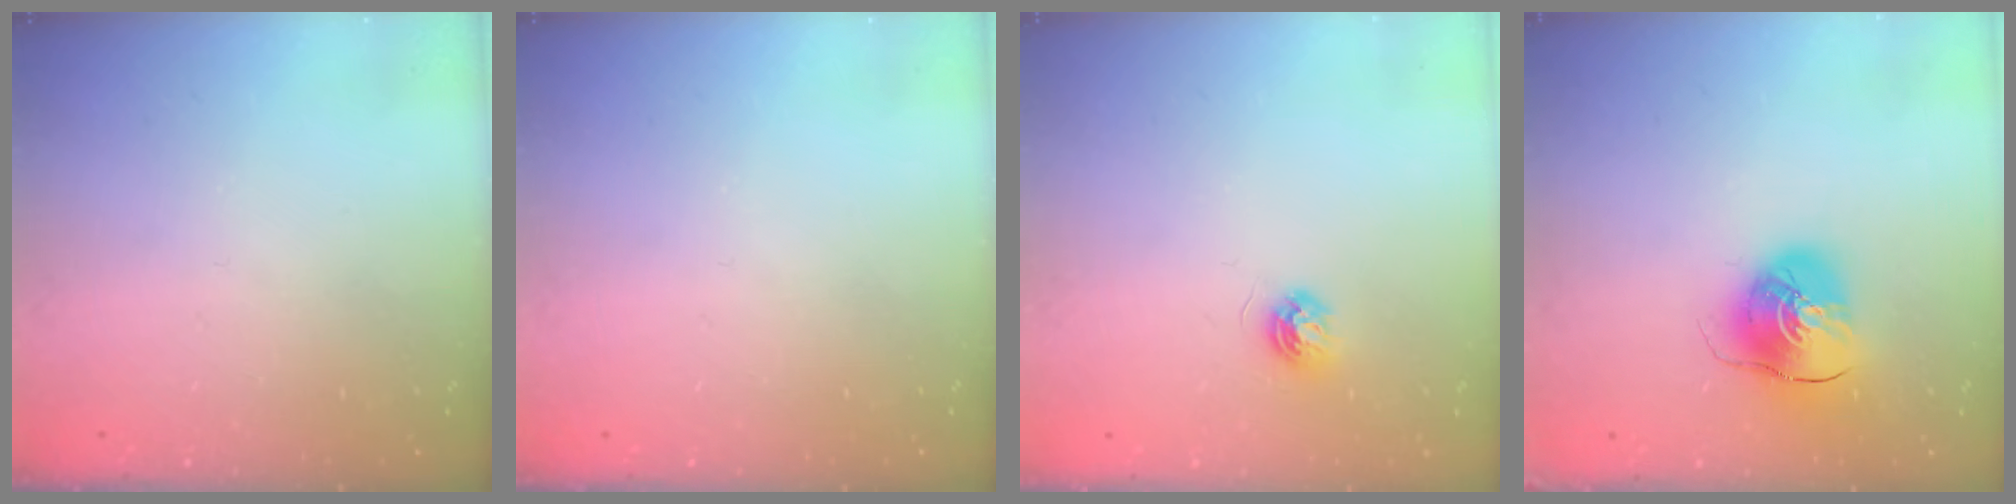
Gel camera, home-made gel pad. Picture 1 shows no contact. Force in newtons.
{"total": 0.0}
{"total": 4.8, "press": 4.8, "slide": 0.6}
{"total": 9.7, "press": 9.6, "slide": 1.4}